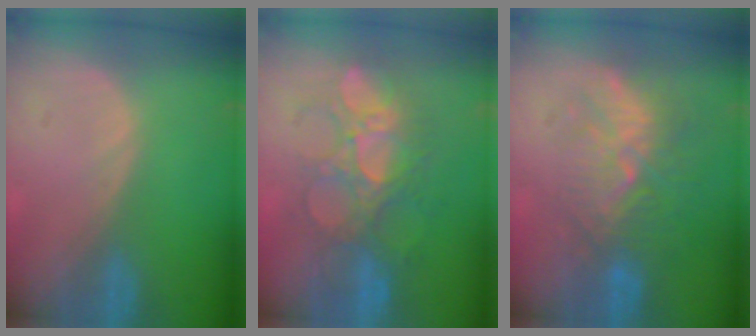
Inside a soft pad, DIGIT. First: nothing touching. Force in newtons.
{"total": 8.8, "press": 8.6, "slide": 1.6}
{"total": 9.3, "press": 8.6, "slide": 3.6}